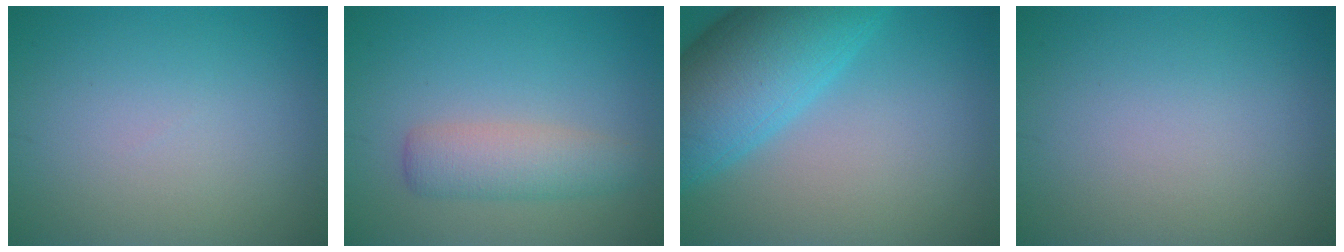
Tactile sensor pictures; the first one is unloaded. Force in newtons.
{"total": 3.4, "press": 3.4, "slide": 0.1}
{"total": 8.6, "press": 8.6, "slide": 0.3}
{"total": 0.0}